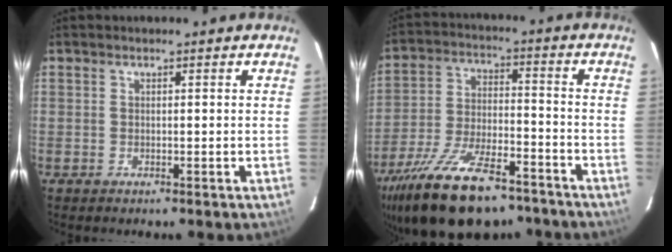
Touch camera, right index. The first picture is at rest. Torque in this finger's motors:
{"motor_torque": [1.77, -0.37, 1.05, 0.21]}